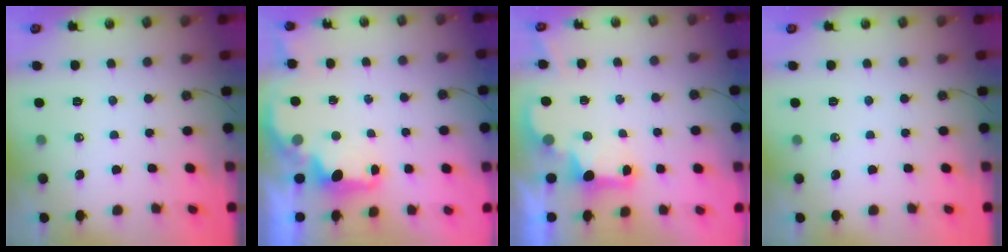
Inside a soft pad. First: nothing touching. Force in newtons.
{"total": 2.0, "press": 1.8, "slide": 0.7}
{"total": 2.3, "press": 2.2, "slide": 0.7}
{"total": 0.0}